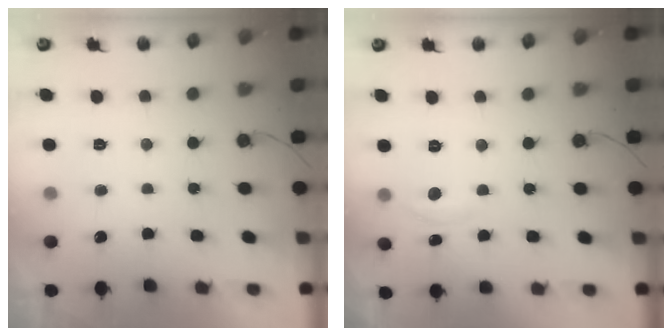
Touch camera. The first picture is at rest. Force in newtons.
{"total": 2.9, "press": 2.9, "slide": 0.3}